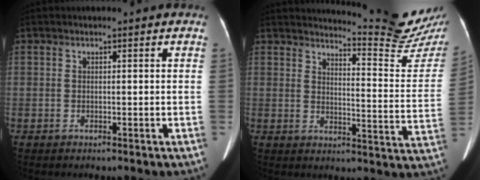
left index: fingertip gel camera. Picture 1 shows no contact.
{"total": 13.8, "force": [13.5, -1.5, 2.4], "torque": [-0.028, -0.106, 0.156]}